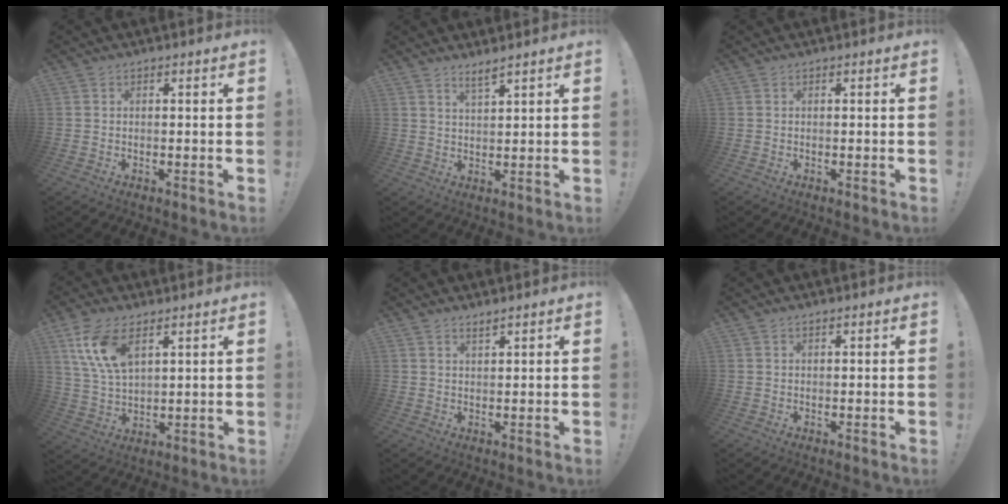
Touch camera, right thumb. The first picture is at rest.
{"total": 3.6, "force": [3.1, 0.3, 1.9], "torque": [-0.029, -0.020, 0.052]}
{"total": 0.0}
{"total": 12.2, "force": [6.3, 6.2, 8.4], "torque": [-0.175, -0.015, 0.119]}
{"total": 2.0, "force": [1.7, 0.3, 1.0], "torque": [-0.015, -0.010, 0.030]}
{"total": 0.7, "force": [0.5, 0.1, 0.4], "torque": [-0.003, -0.003, 0.009]}